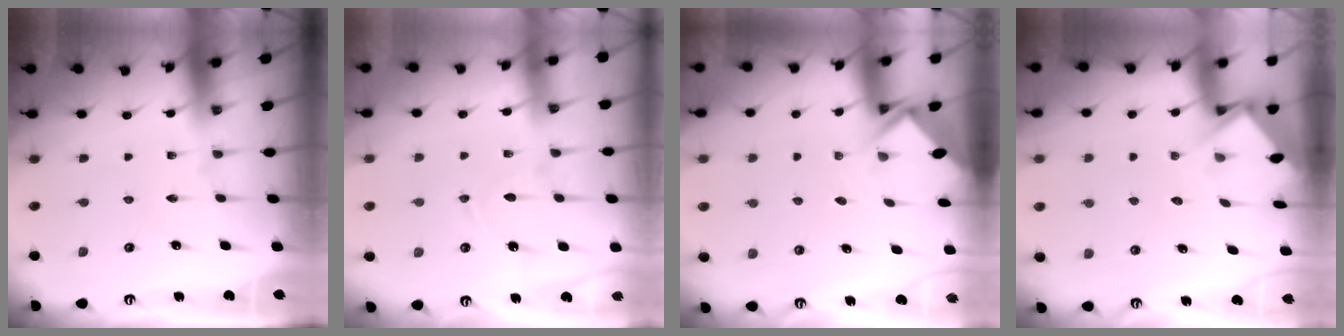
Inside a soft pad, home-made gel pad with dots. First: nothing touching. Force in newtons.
{"total": 7.1, "press": 7.1, "slide": 0.7}
{"total": 2.7, "press": 2.7, "slide": 0.2}
{"total": 3.9, "press": 3.9, "slide": 0.3}